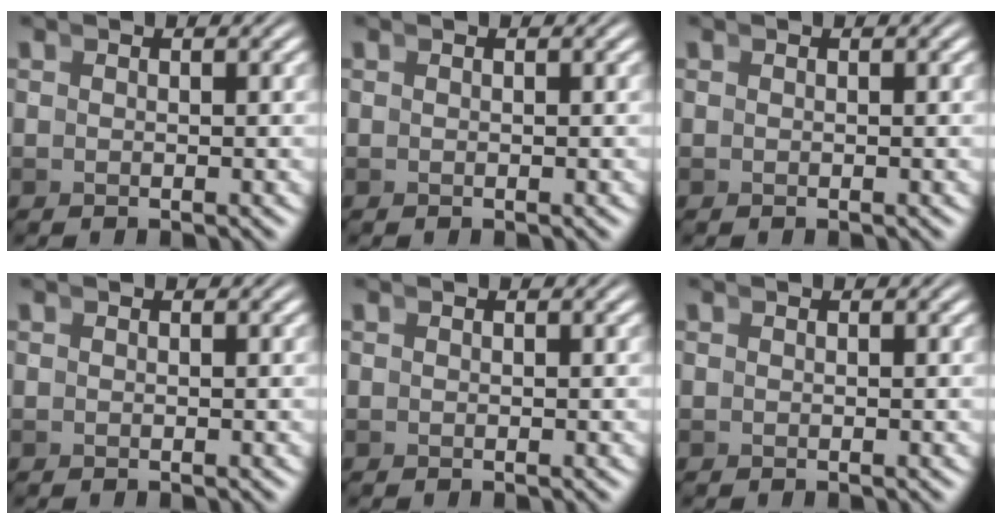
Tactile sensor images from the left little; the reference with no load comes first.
{"total": 0.0}
{"total": 0.0}
{"total": 0.0}
{"total": 0.0}
{"total": 0.0}